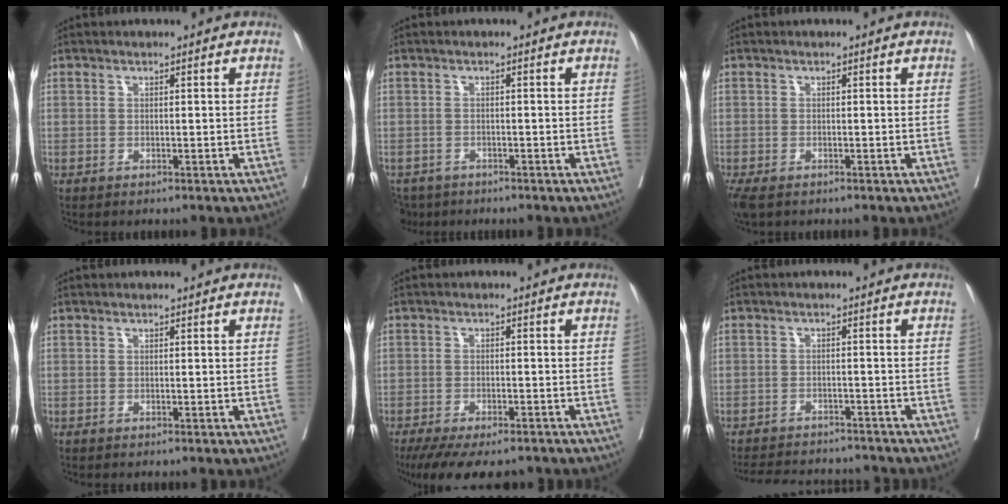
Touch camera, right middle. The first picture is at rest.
{"total": 4.2, "force": [-3.4, 2.3, 0.4], "torque": [-0.003, -0.003, -0.059]}
{"total": 4.9, "force": [-3.2, 2.6, 2.6], "torque": [-0.065, -0.015, -0.054]}
{"total": 0.0}
{"total": 12.4, "force": [-10.1, 3.7, 6.1], "torque": [-0.114, -0.019, -0.143]}
{"total": 11.7, "force": [-11.0, 2.6, 3.1], "torque": [-0.062, 0.004, -0.146]}